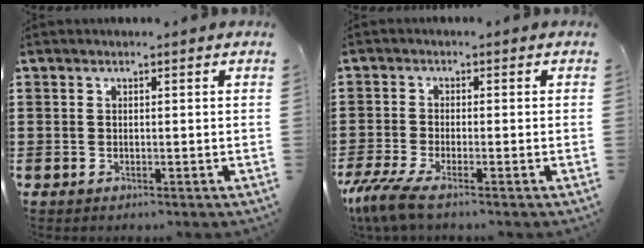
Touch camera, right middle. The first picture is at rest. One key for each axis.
{"total": 4.1, "fx": -3.2, "fy": 0.3, "fz": 2.5, "tx": -0.072, "ty": -0.020, "tz": -0.070}